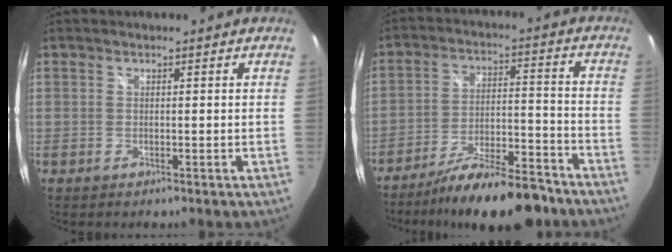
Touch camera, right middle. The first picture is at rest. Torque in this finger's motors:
{"motor_torque": [0.94, -1.20, 0.46, 0.13]}